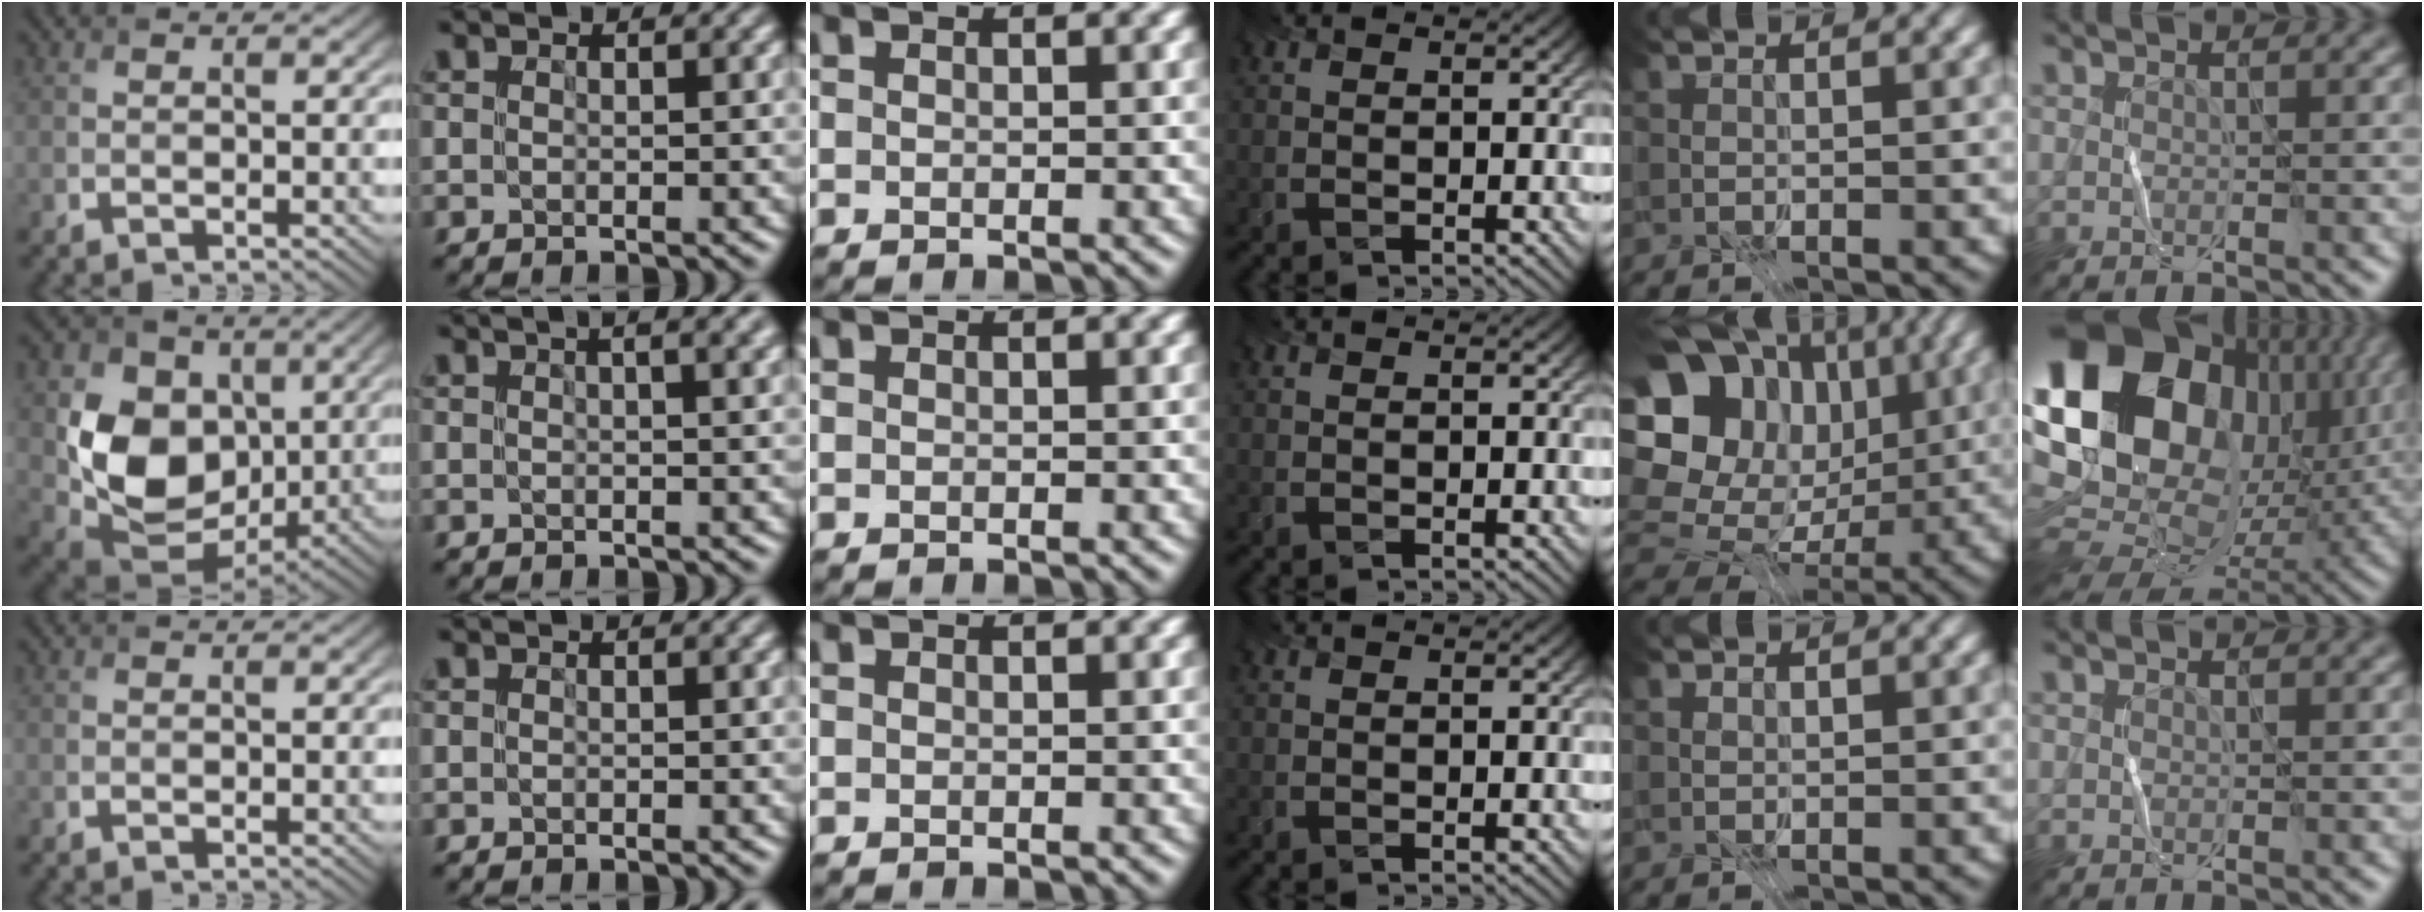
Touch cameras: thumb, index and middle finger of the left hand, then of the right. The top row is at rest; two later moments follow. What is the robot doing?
{"motion": "fold", "object": "receipt paper"}